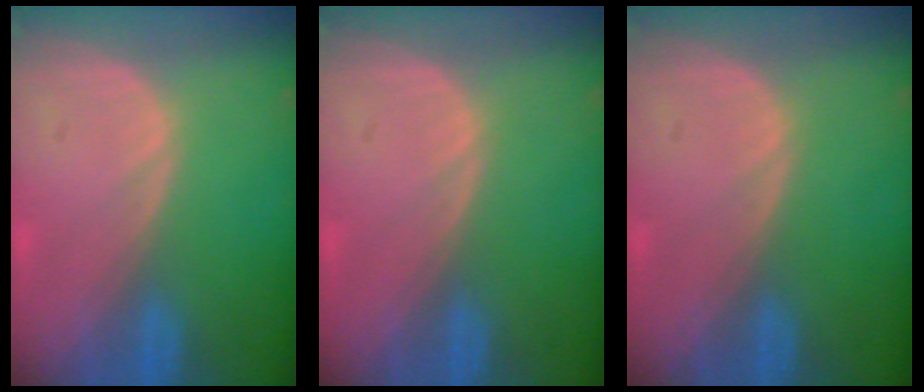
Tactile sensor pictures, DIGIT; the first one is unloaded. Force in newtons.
{"total": 0.0}
{"total": 0.0}